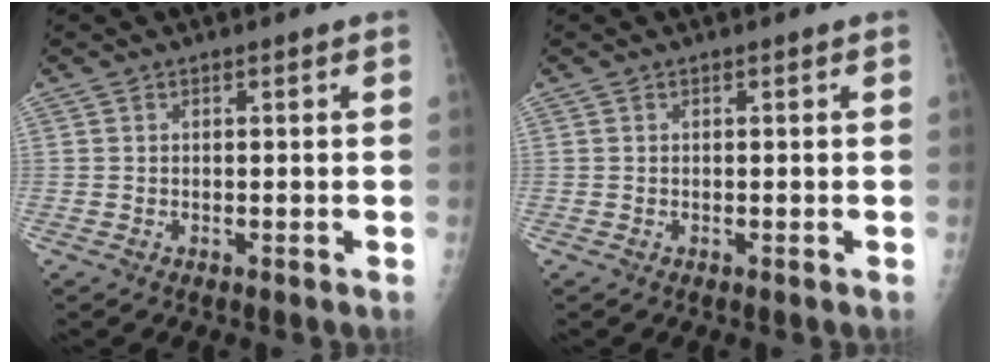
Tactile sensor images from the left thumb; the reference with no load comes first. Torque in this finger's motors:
{"motor_torque": [-0.07, -0.07, 0.02, 0.02, 0.00]}